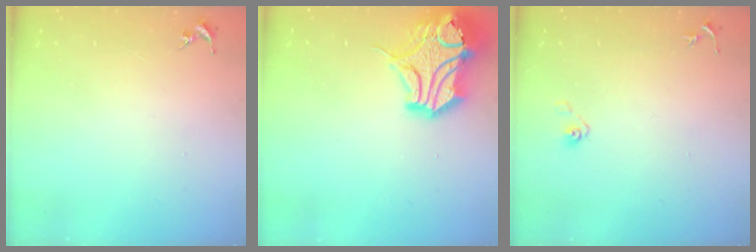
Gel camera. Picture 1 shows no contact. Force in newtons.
{"total": 19.2, "press": 19.0, "slide": 3.0}
{"total": 4.0, "press": 3.3, "slide": 2.2}